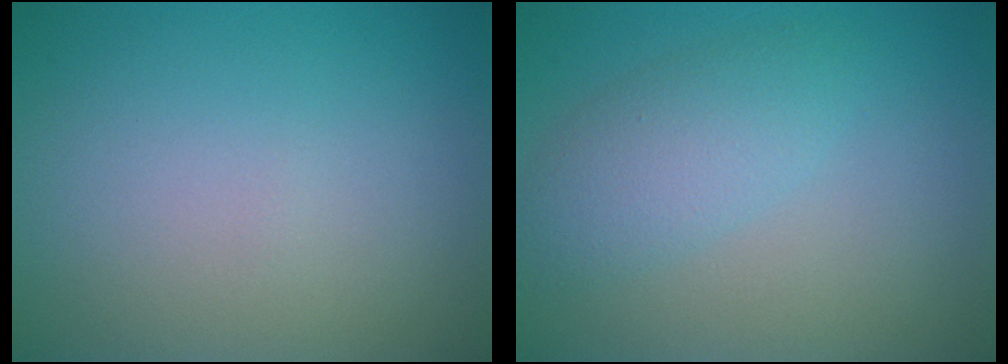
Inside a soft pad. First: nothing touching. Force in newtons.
{"total": 3.3, "press": 3.3, "slide": 0.1}